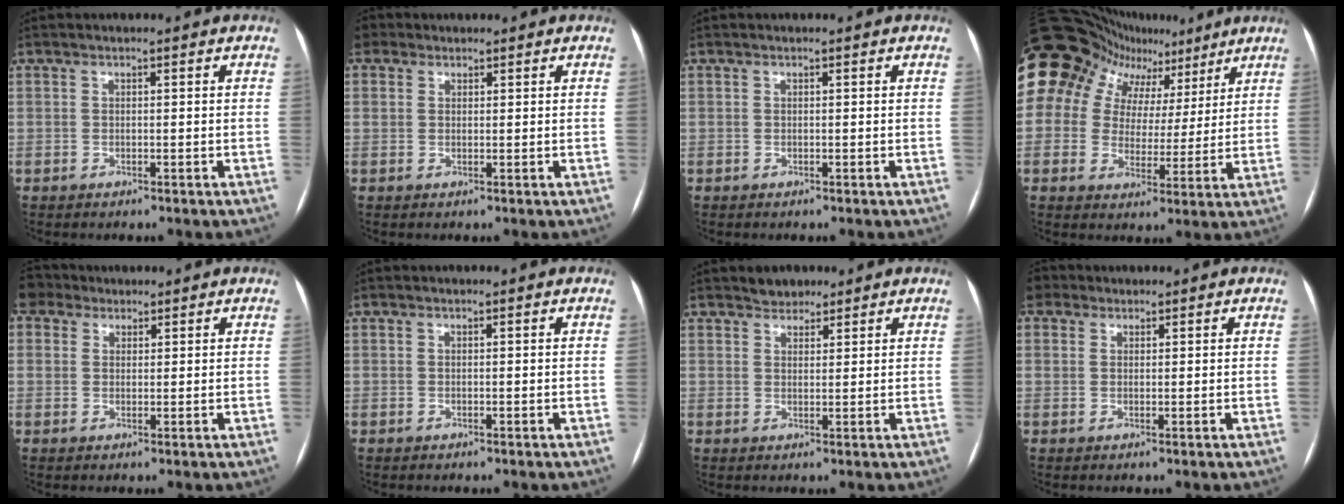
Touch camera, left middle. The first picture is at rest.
{"total": 3.0, "force": [1.4, 2.5, 0.8], "torque": [-0.018, 0.017, 0.027]}
{"total": 0.0}
{"total": 22.0, "force": [12.0, 16.6, 8.0], "torque": [-0.197, 0.094, 0.188]}
{"total": 4.0, "force": [2.9, 2.8, 0.5], "torque": [-0.015, 0.024, 0.054]}
{"total": 0.0}
{"total": 2.6, "force": [2.2, 1.4, 0.2], "torque": [-0.002, 0.005, 0.032]}
{"total": 3.4, "force": [1.9, 2.7, 0.7], "torque": [-0.017, 0.021, 0.035]}